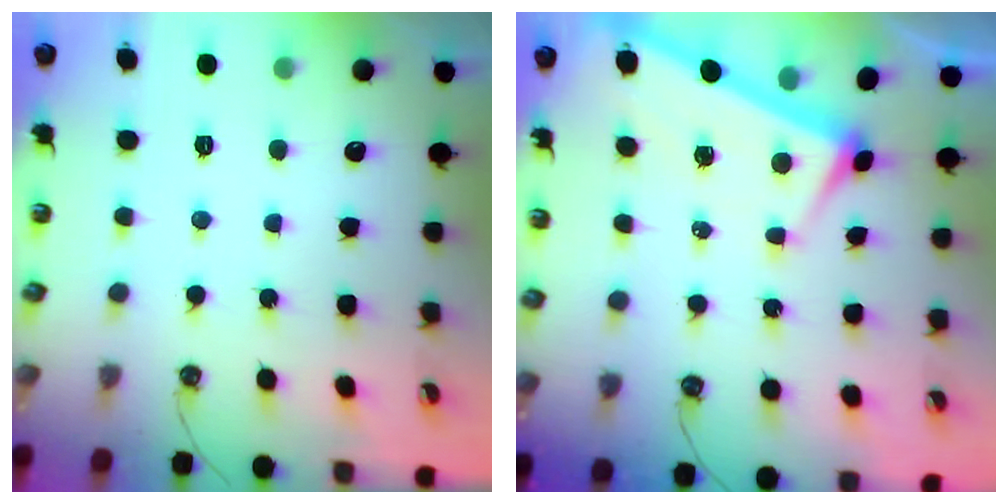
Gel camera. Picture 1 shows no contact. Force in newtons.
{"total": 3.7, "press": 3.7, "slide": 0.2}